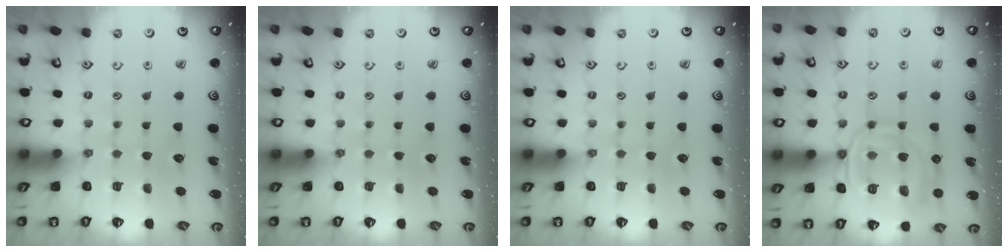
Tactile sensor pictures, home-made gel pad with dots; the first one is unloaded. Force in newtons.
{"total": 0.0}
{"total": 0.0}
{"total": 14.4, "press": 14.3, "slide": 1.4}